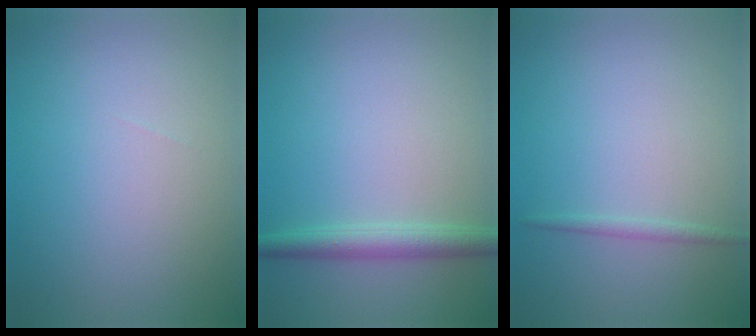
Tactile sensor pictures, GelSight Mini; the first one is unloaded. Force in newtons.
{"total": 2.7, "press": 2.7, "slide": 0.1}
{"total": 0.8, "press": 0.8, "slide": 0.1}